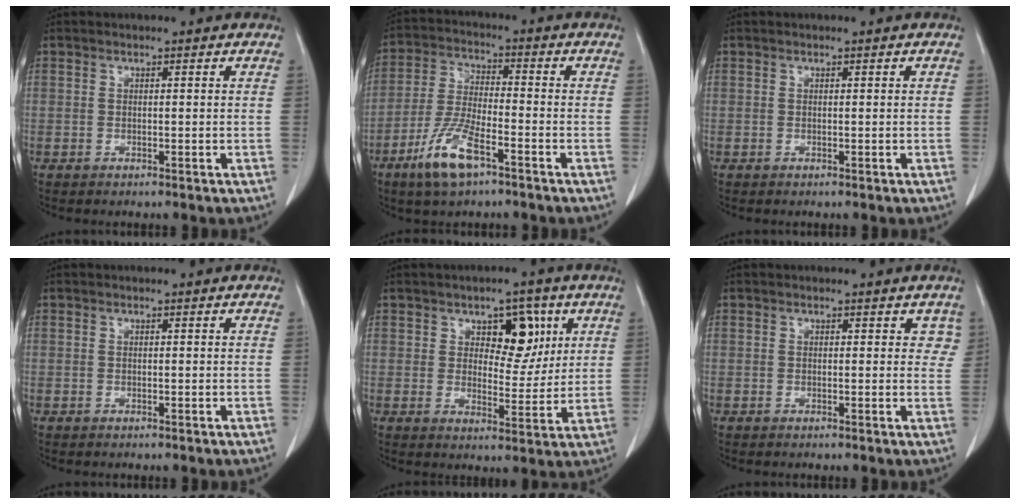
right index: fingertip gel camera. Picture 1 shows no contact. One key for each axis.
{"total": 9.2, "fx": -5.3, "fy": 2.2, "fz": 7.3, "tx": -0.153, "ty": -0.012, "tz": -0.099}
{"total": 0.0}
{"total": 0.0}
{"total": 7.3, "fx": 3.1, "fy": 3.9, "fz": 5.4, "tx": -0.066, "ty": 0.006, "tz": 0.048}
{"total": 2.1, "fx": 1.2, "fy": 1.4, "fz": 0.9, "tx": 0.008, "ty": 0.002, "tz": 0.007}